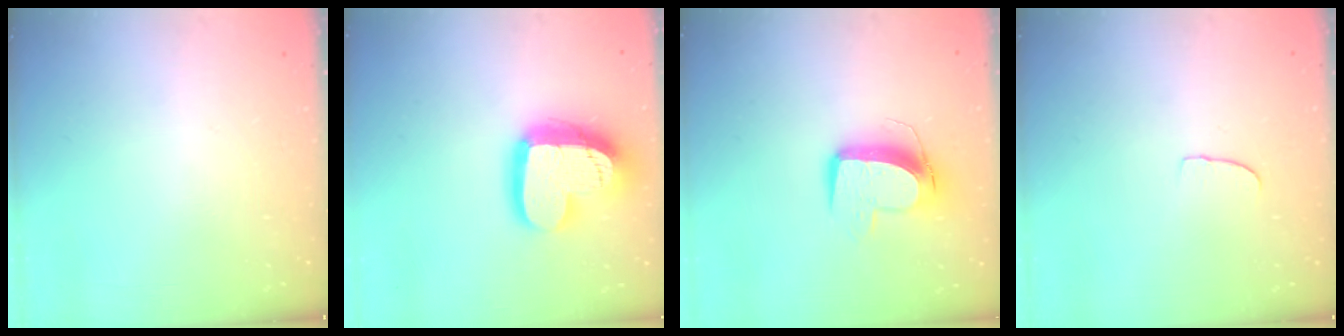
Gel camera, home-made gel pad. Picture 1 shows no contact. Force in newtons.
{"total": 19.3, "press": 19.2, "slide": 1.7}
{"total": 10.6, "press": 10.5, "slide": 1.2}
{"total": 4.2, "press": 4.2, "slide": 0.4}